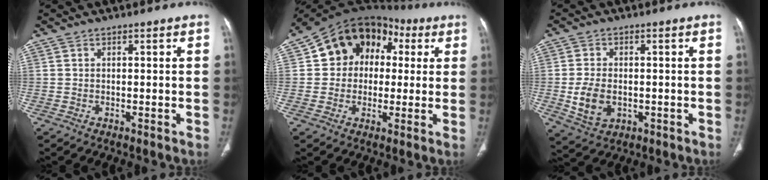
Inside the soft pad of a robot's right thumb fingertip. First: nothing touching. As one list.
[{"total": 14.6, "force": [2.9, 11.9, 8.0], "torque": [-0.083, 0.035, 0.041]}, {"total": 7.4, "force": [-1.1, 5.1, 5.2], "torque": [-0.094, 0.000, -0.009]}]